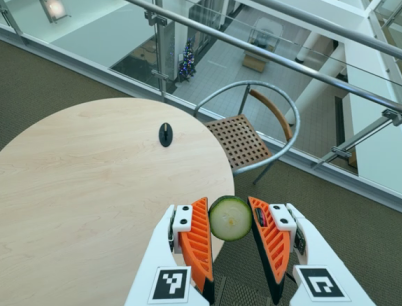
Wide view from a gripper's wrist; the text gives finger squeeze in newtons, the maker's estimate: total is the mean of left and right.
{"total": 7.5, "left": 7.5, "right": 7.5}